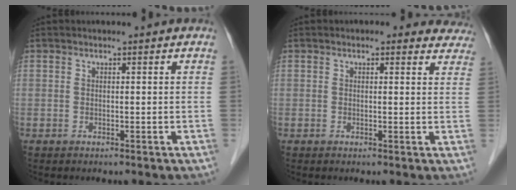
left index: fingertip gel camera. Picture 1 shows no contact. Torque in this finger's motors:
{"motor_torque": [1.09, -1.02, 0.20, 0.00]}